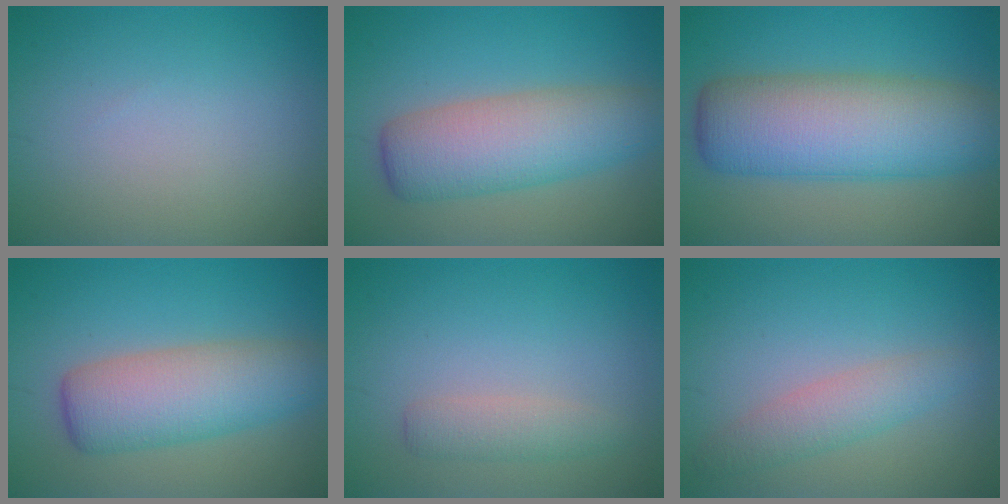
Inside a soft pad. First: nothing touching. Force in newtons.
{"total": 7.1, "press": 7.1, "slide": 0.3}
{"total": 10.9, "press": 10.9, "slide": 0.5}
{"total": 6.8, "press": 6.8, "slide": 0.5}
{"total": 2.0, "press": 2.0, "slide": 0.2}
{"total": 2.8, "press": 2.8, "slide": 0.1}